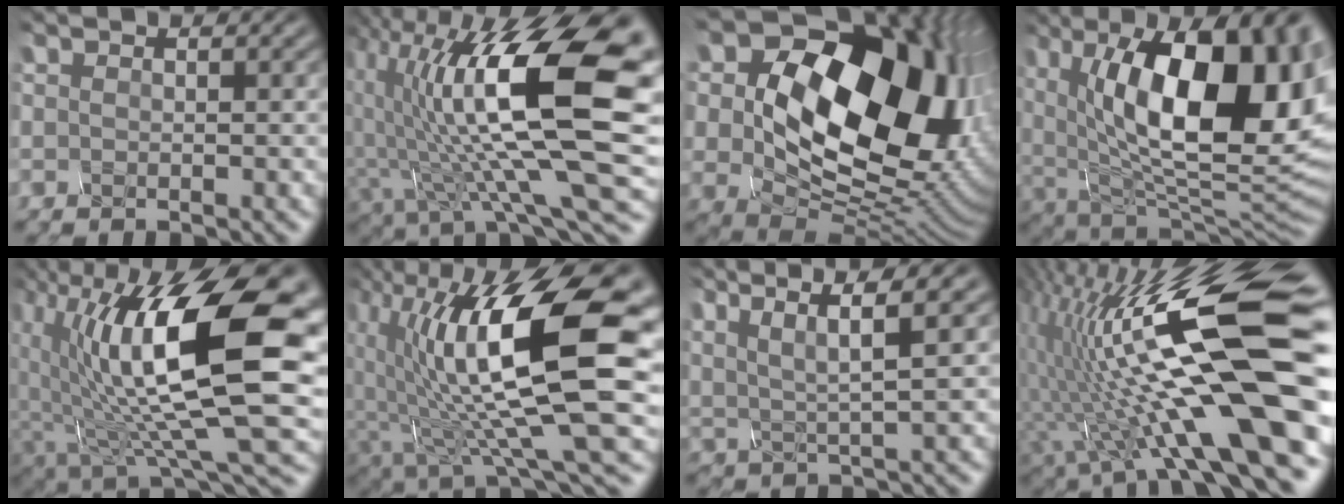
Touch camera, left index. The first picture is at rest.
{"total": 17.3, "force": [2.5, 6.3, 15.8], "torque": [-0.265, 0.008, 0.043]}
{"total": 21.2, "force": [5.1, 14.7, 14.4], "torque": [-0.236, 0.017, 0.119]}
{"total": 16.6, "force": [3.2, 7.7, 14.4], "torque": [-0.198, 0.009, 0.044]}
{"total": 16.8, "force": [2.6, 7.3, 14.9], "torque": [-0.256, -0.002, 0.044]}
{"total": 15.9, "force": [2.2, 5.7, 14.7], "torque": [-0.256, -0.008, 0.038]}
{"total": 5.9, "force": [3.4, 1.0, 4.7], "torque": [-0.094, 0.010, 0.064]}
{"total": 19.2, "force": [1.0, 5.1, 18.5], "torque": [-0.319, 0.027, 0.017]}